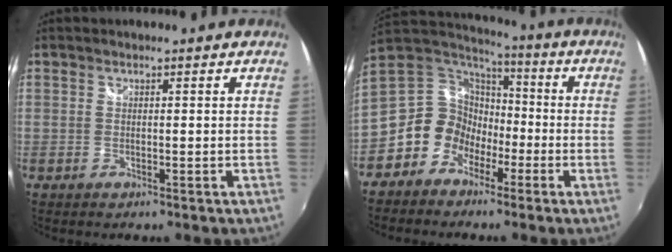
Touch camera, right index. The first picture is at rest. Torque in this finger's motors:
{"motor_torque": [1.06, -0.71, 0.41, 0.04]}